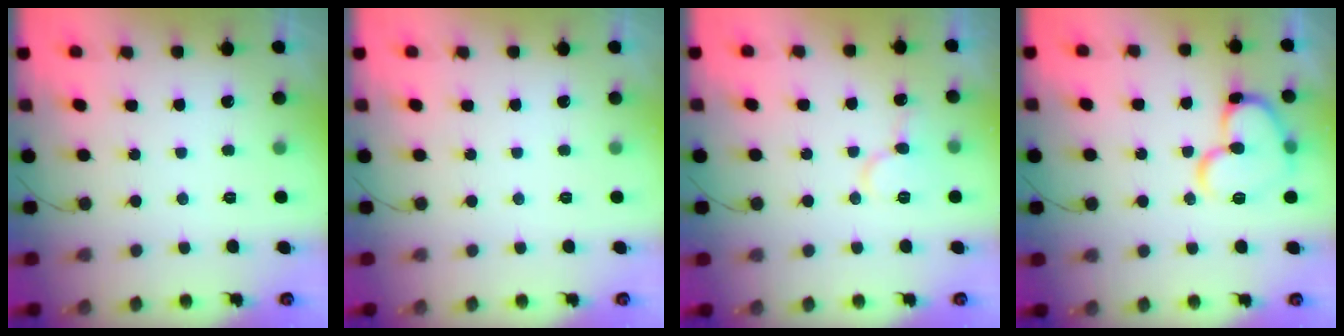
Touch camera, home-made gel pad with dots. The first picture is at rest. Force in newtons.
{"total": 0.0}
{"total": 9.2, "press": 9.1, "slide": 1.1}
{"total": 15.9, "press": 15.7, "slide": 2.4}